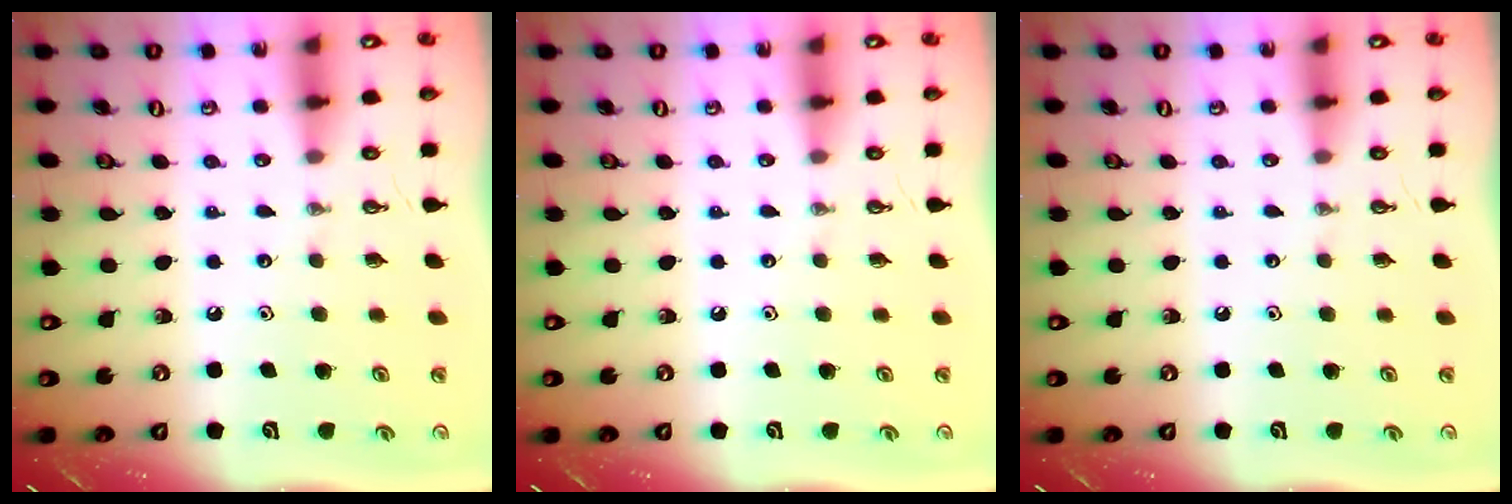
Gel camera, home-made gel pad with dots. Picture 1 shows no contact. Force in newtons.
{"total": 0.0}
{"total": 0.0}